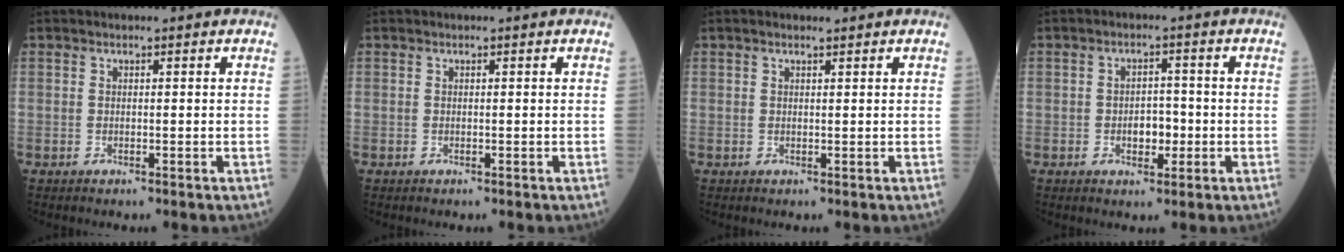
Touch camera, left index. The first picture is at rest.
{"total": 0.0}
{"total": 0.5, "force": [0.3, 0.1, 0.4], "torque": [-0.011, 0.005, 0.005]}
{"total": 3.7, "force": [-1.5, 2.1, 2.5], "torque": [-0.037, 0.001, -0.024]}